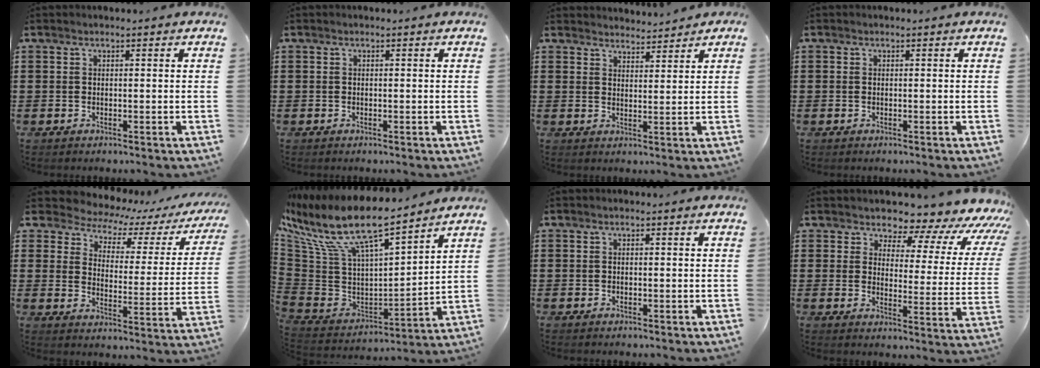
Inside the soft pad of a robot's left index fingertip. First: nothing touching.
{"total": 0.0}
{"total": 3.1, "force": [3.0, 0.7, -0.1], "torque": [-0.008, -0.007, 0.058]}
{"total": 0.0}
{"total": 3.7, "force": [3.2, 1.6, 0.9], "torque": [-0.045, -0.027, 0.046]}
{"total": 12.9, "force": [8.5, 3.4, 9.1], "torque": [-0.213, -0.058, 0.142]}
{"total": 0.0}
{"total": 5.2, "force": [4.6, 2.1, 1.4], "torque": [-0.042, -0.039, 0.073]}